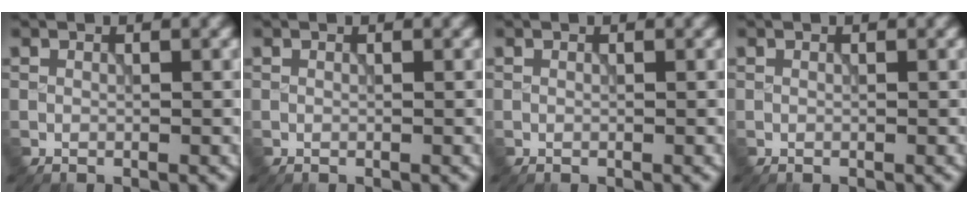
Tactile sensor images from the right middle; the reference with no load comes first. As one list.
[{"total": 0.0}, {"total": 0.0}, {"total": 0.0}]